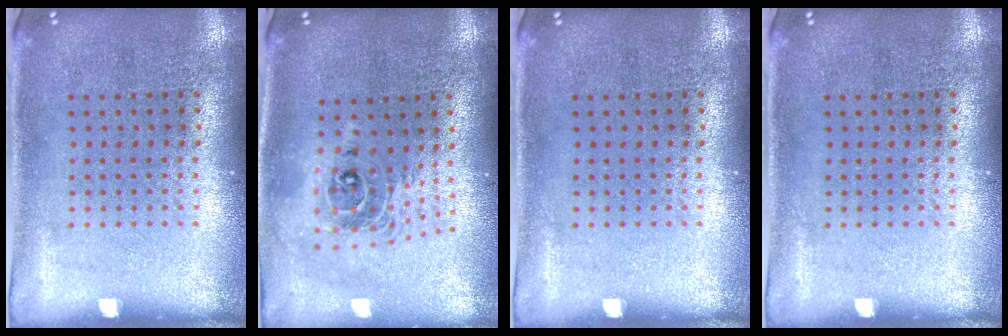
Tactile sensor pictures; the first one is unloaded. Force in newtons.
{"total": 2.0, "press": 1.6, "slide": 1.3}
{"total": 0.0}
{"total": 0.0}